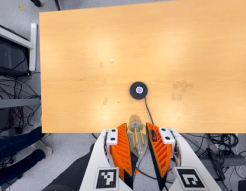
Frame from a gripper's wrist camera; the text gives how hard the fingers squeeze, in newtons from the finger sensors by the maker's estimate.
{"total": 13.9, "left": 14.7, "right": 13.0}